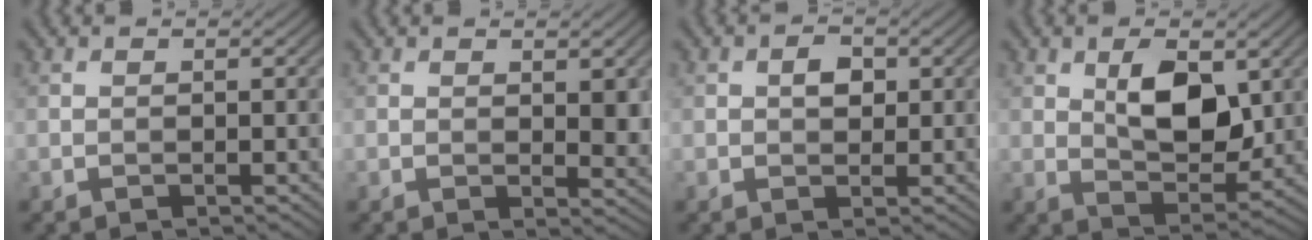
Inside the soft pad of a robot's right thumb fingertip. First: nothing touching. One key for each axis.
{"total": 3.3, "fx": 0.9, "fy": 1.5, "fz": 2.8, "tx": -0.041, "ty": -0.005, "tz": 0.018}
{"total": 2.4, "fx": 0.5, "fy": 1.6, "fz": 1.6, "tx": -0.029, "ty": 0.000, "tz": 0.004}
{"total": 7.9, "fx": 2.4, "fy": 4.2, "fz": 6.3, "tx": -0.109, "ty": -0.004, "tz": 0.046}